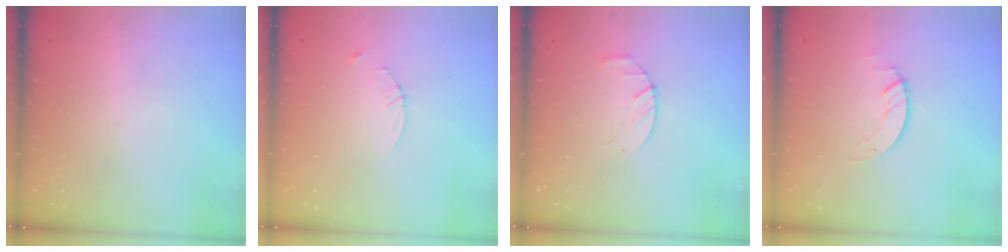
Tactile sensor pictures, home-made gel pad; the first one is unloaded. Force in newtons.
{"total": 2.3, "press": 2.3, "slide": 0.3}
{"total": 3.2, "press": 3.2, "slide": 0.5}
{"total": 1.3, "press": 1.3, "slide": 0.2}